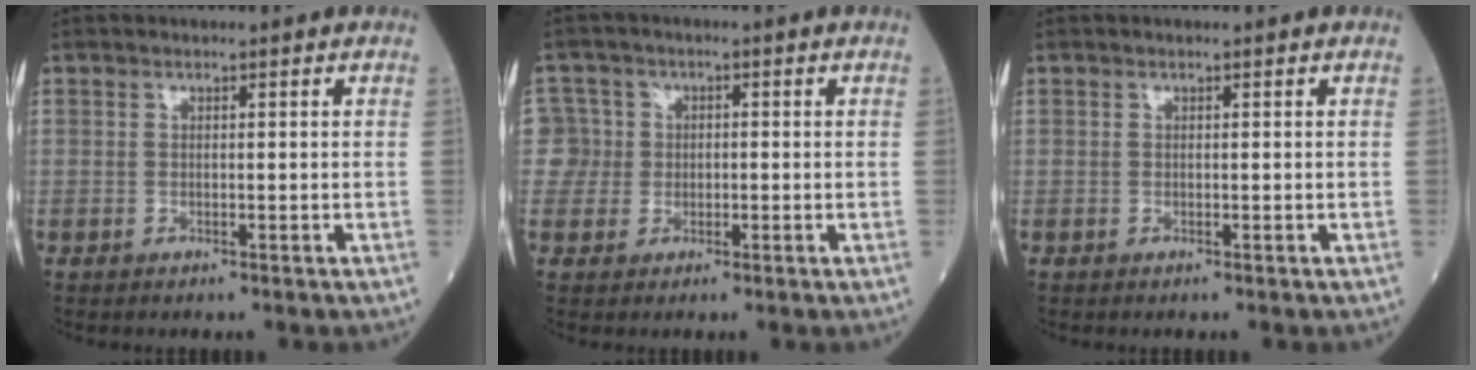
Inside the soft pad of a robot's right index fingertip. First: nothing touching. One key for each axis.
{"total": 3.9, "fx": -0.4, "fy": 3.9, "fz": -0.1, "tx": 0.014, "ty": 0.017, "tz": -0.012}
{"total": 0.0}